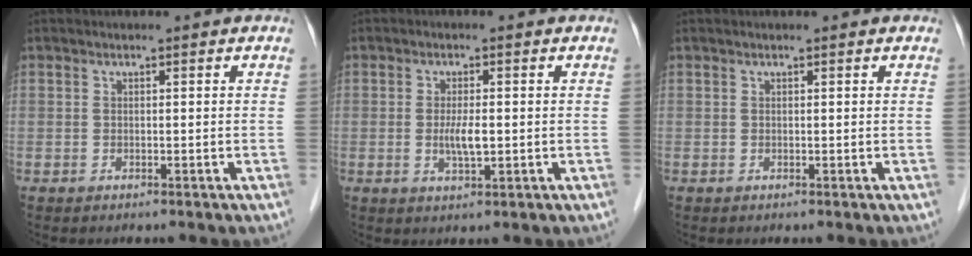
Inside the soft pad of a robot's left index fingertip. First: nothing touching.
{"total": 3.4, "force": [-0.3, 0.7, 3.3], "torque": [-0.067, -0.006, -0.005]}
{"total": 0.5, "force": [0.4, 0.1, 0.2], "torque": [-0.006, 0.005, 0.005]}